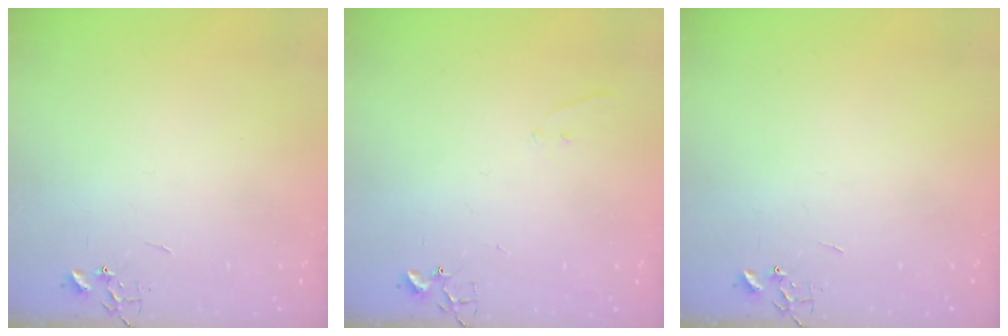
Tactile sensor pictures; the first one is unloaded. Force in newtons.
{"total": 5.7, "press": 5.7, "slide": 0.7}
{"total": 0.0}